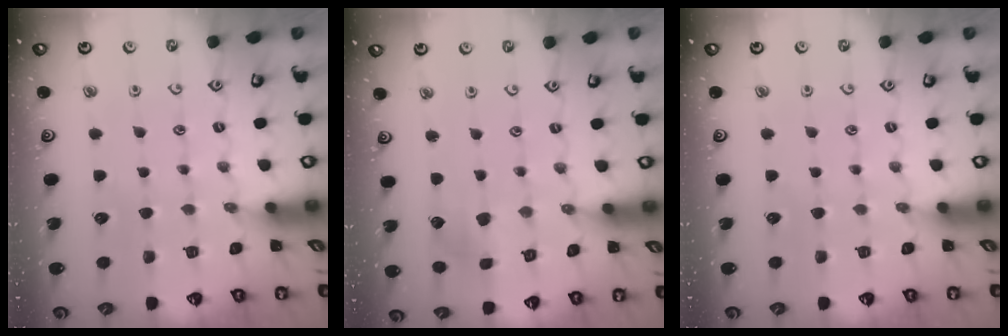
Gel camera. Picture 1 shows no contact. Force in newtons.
{"total": 3.0, "press": 2.9, "slide": 0.3}
{"total": 0.0}